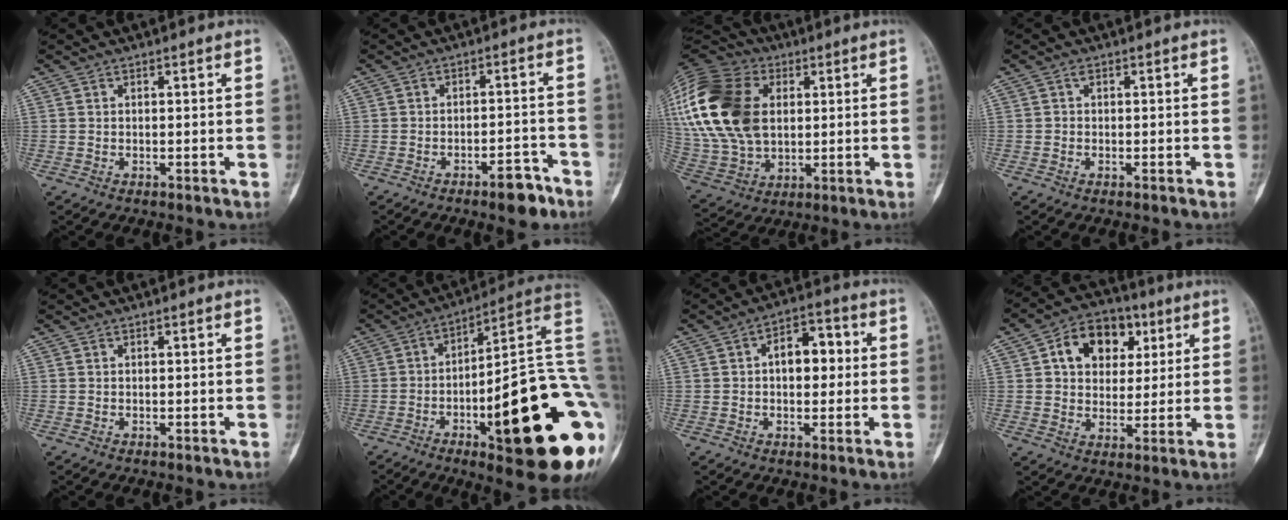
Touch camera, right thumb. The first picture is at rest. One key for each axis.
{"total": 5.6, "fx": -3.8, "fy": 2.0, "fz": 3.5, "tx": -0.041, "ty": 0.030, "tz": -0.050}
{"total": 29.2, "fx": 6.3, "fy": 20.1, "fz": 20.3, "tx": -0.459, "ty": 0.027, "tz": 0.125}
{"total": 0.6, "fx": 0.1, "fy": 0.5, "fz": 0.3, "tx": -0.003, "ty": 0.002, "tz": -0.003}
{"total": 0.0}
{"total": 30.2, "fx": -7.4, "fy": 7.6, "fz": 28.3, "tx": -0.322, "ty": 0.022, "tz": -0.101}
{"total": 8.2, "fx": 0.9, "fy": 5.0, "fz": 6.5, "tx": -0.065, "ty": 0.019, "tz": 0.007}
{"total": 13.0, "fx": 4.3, "fy": 9.6, "fz": 7.6, "tx": -0.076, "ty": 0.002, "tz": 0.065}